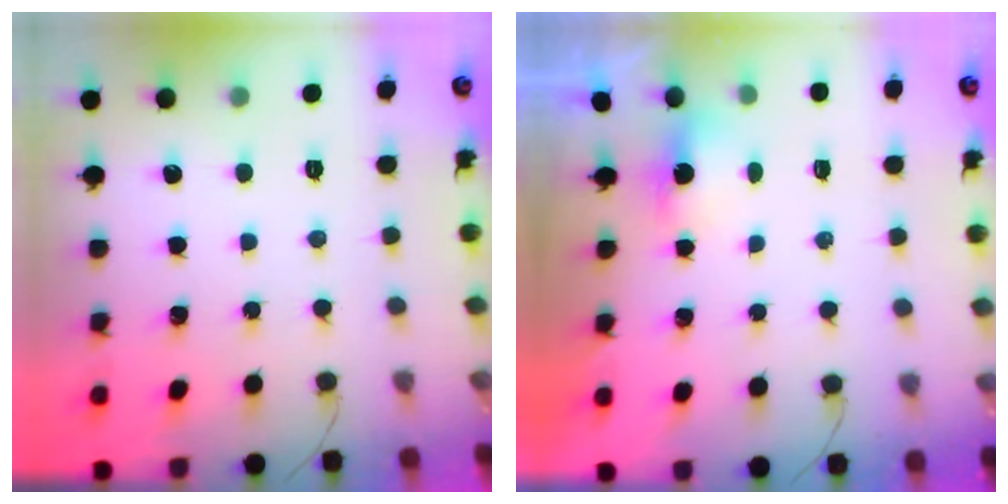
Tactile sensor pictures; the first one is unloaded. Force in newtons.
{"total": 2.7, "press": 2.6, "slide": 0.7}